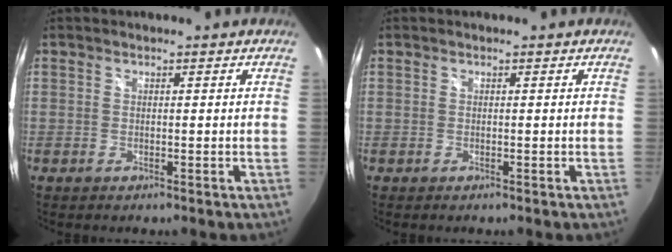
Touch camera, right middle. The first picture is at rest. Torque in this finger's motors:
{"motor_torque": [0.50, -0.83, 0.19, 0.07]}